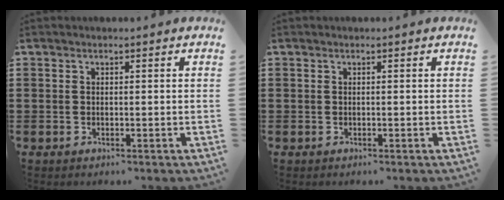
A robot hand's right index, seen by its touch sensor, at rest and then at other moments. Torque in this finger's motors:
{"motor_torque": [0.26, -0.06, -0.01, 0.01]}